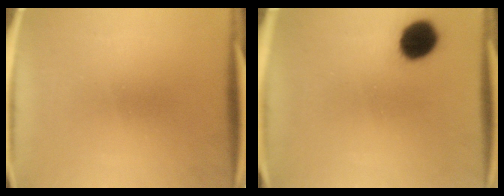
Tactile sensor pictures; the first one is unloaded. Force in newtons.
{"total": 9.0}